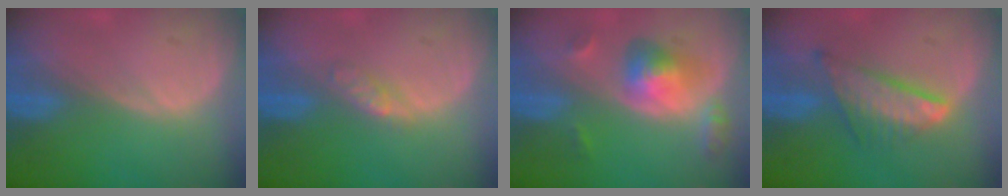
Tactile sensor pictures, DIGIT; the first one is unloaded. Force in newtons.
{"total": 2.4, "press": 2.4, "slide": 0.2}
{"total": 6.1, "press": 5.7, "slide": 2.2}
{"total": 7.6, "press": 6.6, "slide": 3.7}